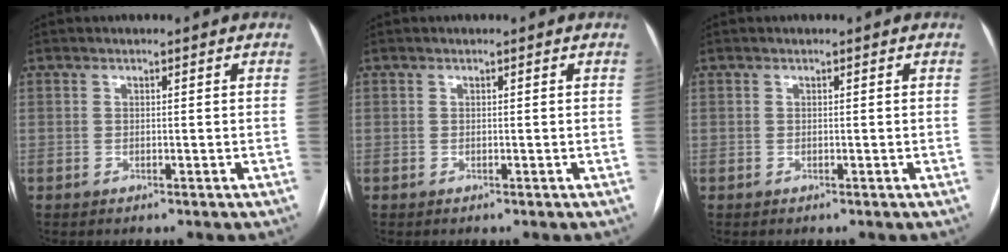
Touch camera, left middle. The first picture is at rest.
{"total": 0.0}
{"total": 0.0}